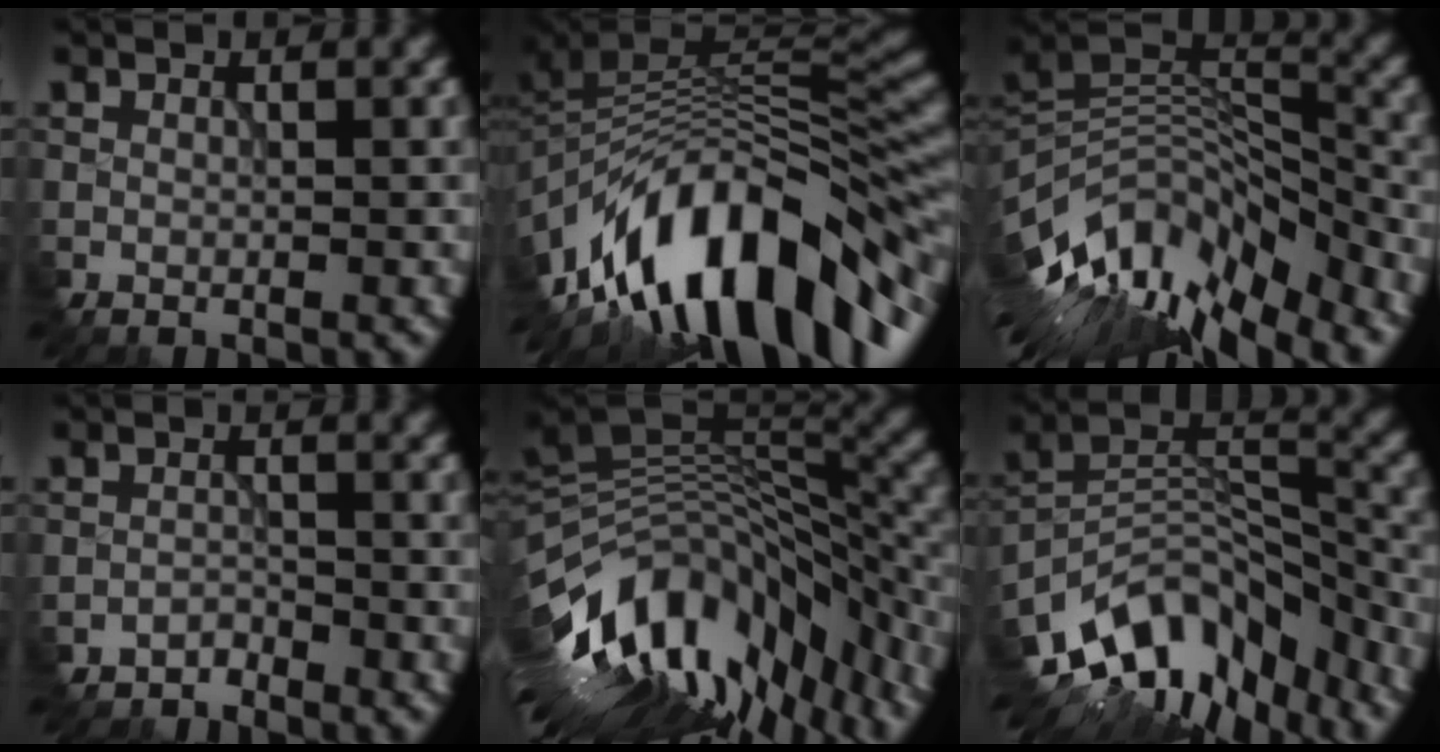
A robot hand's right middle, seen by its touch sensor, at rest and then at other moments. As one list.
[{"total": 14.1, "force": [-6.9, 7.1, 10.1], "torque": [-0.169, 0.014, -0.109]}, {"total": 13.8, "force": [-8.7, 5.4, 9.3], "torque": [-0.186, 0.012, -0.151]}, {"total": 1.6, "force": [-1.5, 0.1, -0.5], "torque": [0.007, 0.003, -0.030]}, {"total": 15.9, "force": [-7.2, 7.0, 12.3], "torque": [-0.221, 0.011, -0.122]}, {"total": 12.2, "force": [-8.8, 5.9, 5.9], "torque": [-0.112, 0.013, -0.158]}]